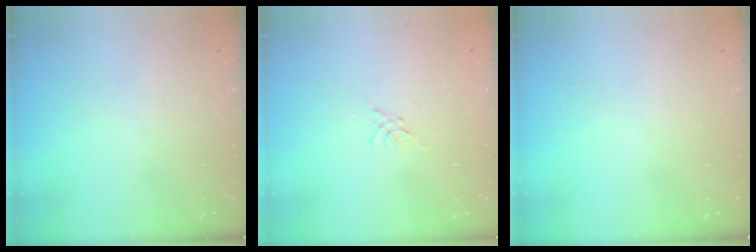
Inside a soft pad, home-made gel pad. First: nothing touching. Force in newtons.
{"total": 0.0}
{"total": 0.0}